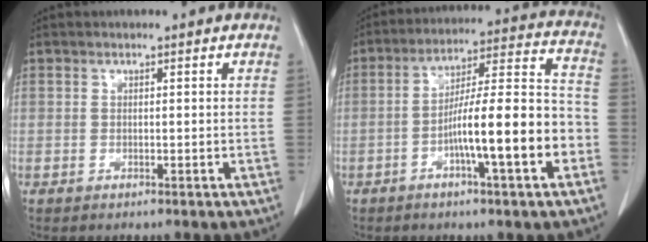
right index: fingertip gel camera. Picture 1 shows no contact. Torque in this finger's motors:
{"motor_torque": [1.58, -0.56, 0.58, 0.18]}